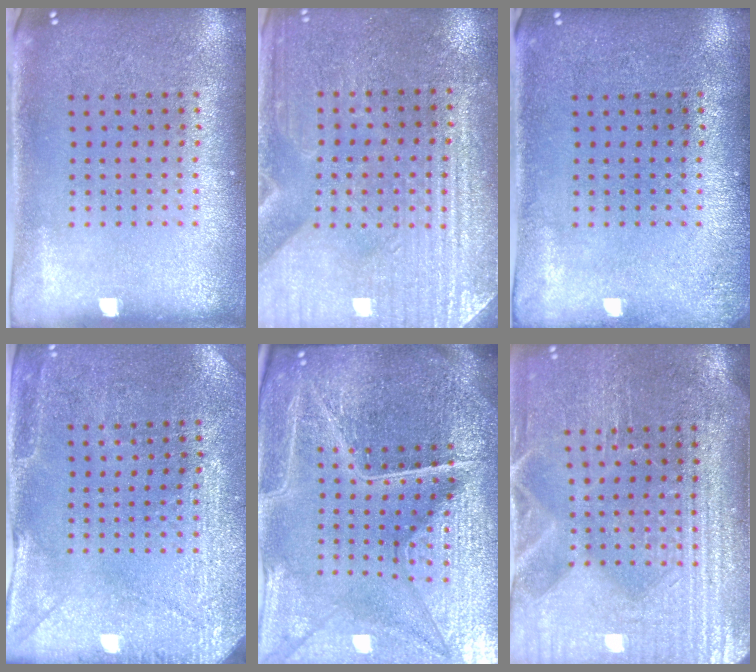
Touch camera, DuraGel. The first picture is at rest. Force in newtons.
{"total": 3.2, "press": 3.1, "slide": 0.7}
{"total": 1.0, "press": 1.0, "slide": 0.3}
{"total": 2.8, "press": 2.7, "slide": 0.9}
{"total": 6.5, "press": 5.8, "slide": 3.0}
{"total": 4.2, "press": 3.9, "slide": 1.5}